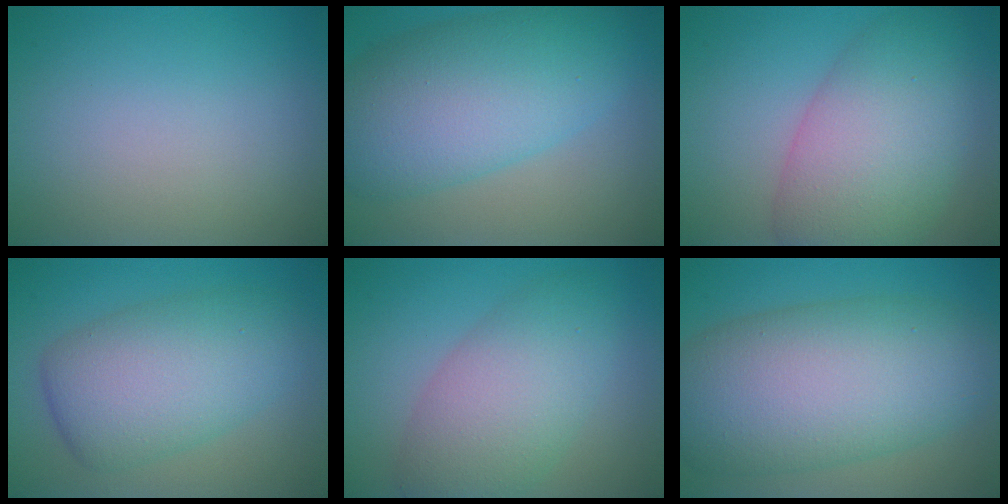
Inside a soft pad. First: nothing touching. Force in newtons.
{"total": 10.0, "press": 10.0, "slide": 0.2}
{"total": 9.1, "press": 9.1, "slide": 0.1}
{"total": 7.7, "press": 7.7, "slide": 0.1}
{"total": 6.5, "press": 6.5, "slide": 0.3}
{"total": 12.3, "press": 12.3, "slide": 0.5}